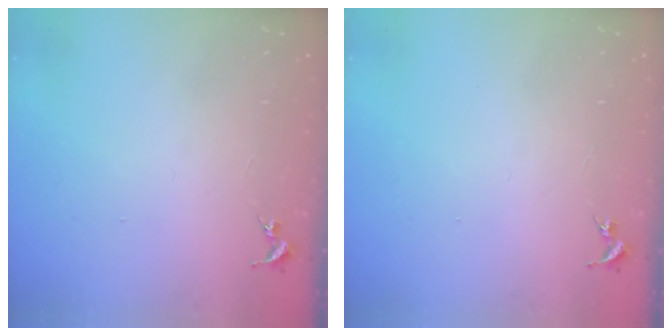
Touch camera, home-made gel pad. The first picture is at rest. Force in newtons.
{"total": 0.0}